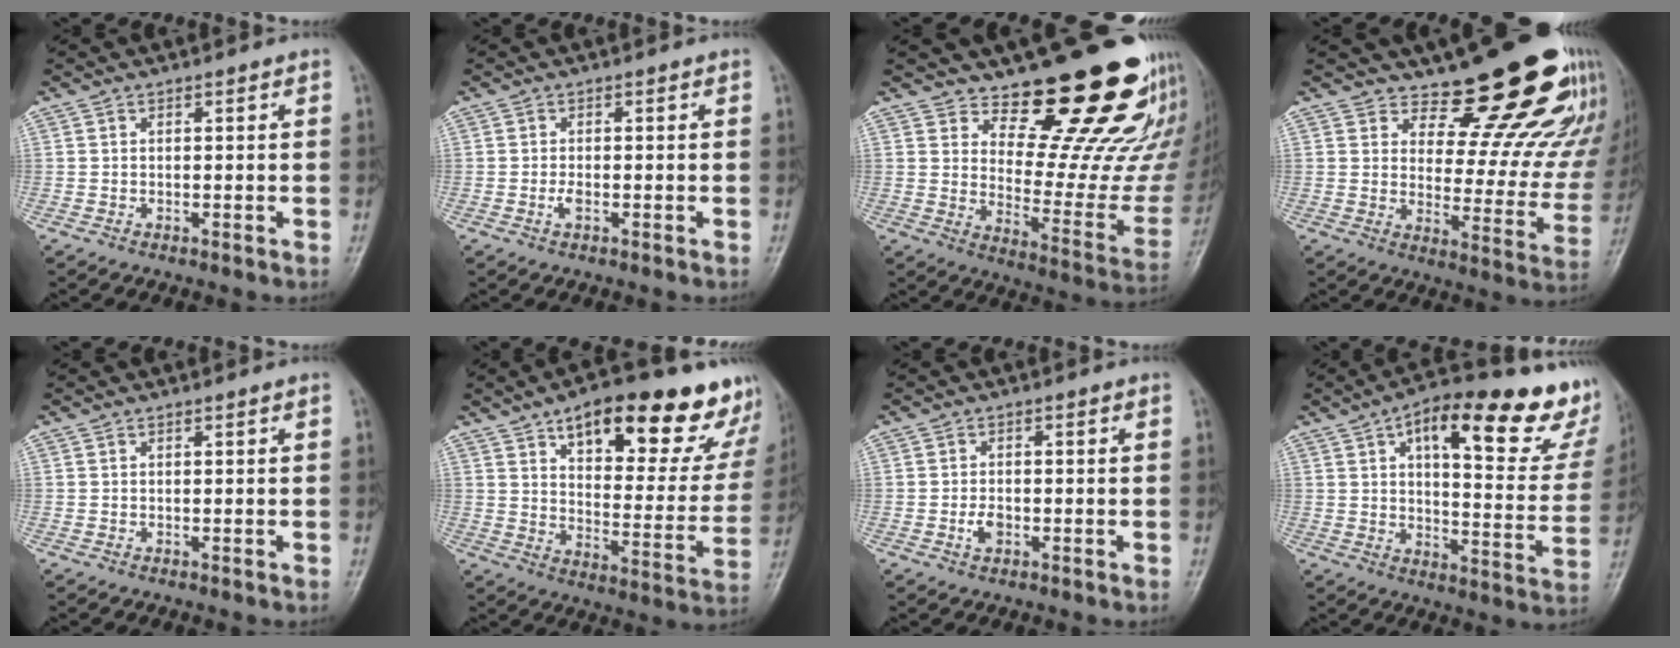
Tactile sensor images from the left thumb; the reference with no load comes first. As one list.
[{"total": 1.5, "force": [-0.5, 0.7, 1.3], "torque": [-0.023, -0.001, -0.012]}, {"total": 21.7, "force": [16.6, 6.9, 12.2], "torque": [-0.115, -0.144, 0.226]}, {"total": 19.3, "force": [16.5, 5.8, 8.2], "torque": [-0.049, -0.149, 0.207]}, {"total": 0.0}, {"total": 27.1, "force": [16.6, 10.7, 18.6], "torque": [-0.206, -0.048, 0.230]}, {"total": 2.6, "force": [-0.9, 1.7, 1.8], "torque": [-0.027, 0.003, -0.019]}, {"total": 28.5, "force": [14.4, 10.1, 22.5], "torque": [-0.271, -0.015, 0.195]}]